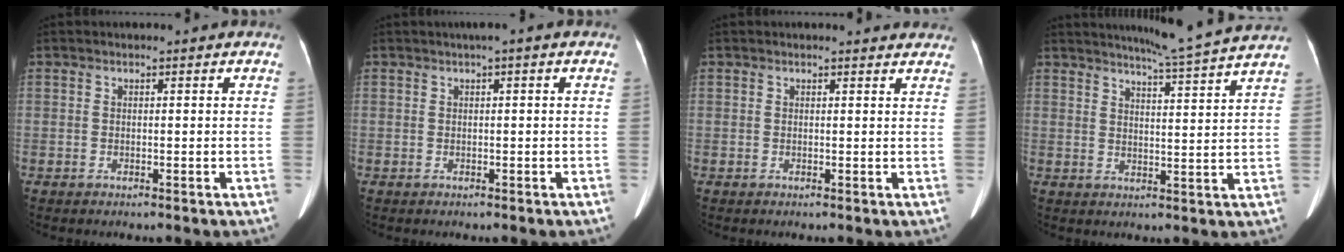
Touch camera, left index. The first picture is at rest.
{"total": 0.8, "force": [0.3, 0.0, 0.7], "torque": [-0.011, 0.011, 0.006]}
{"total": 4.2, "force": [4.1, 0.8, 0.5], "torque": [-0.004, 0.006, 0.030]}
{"total": 11.5, "force": [10.4, -2.1, 4.2], "torque": [-0.075, -0.022, 0.134]}